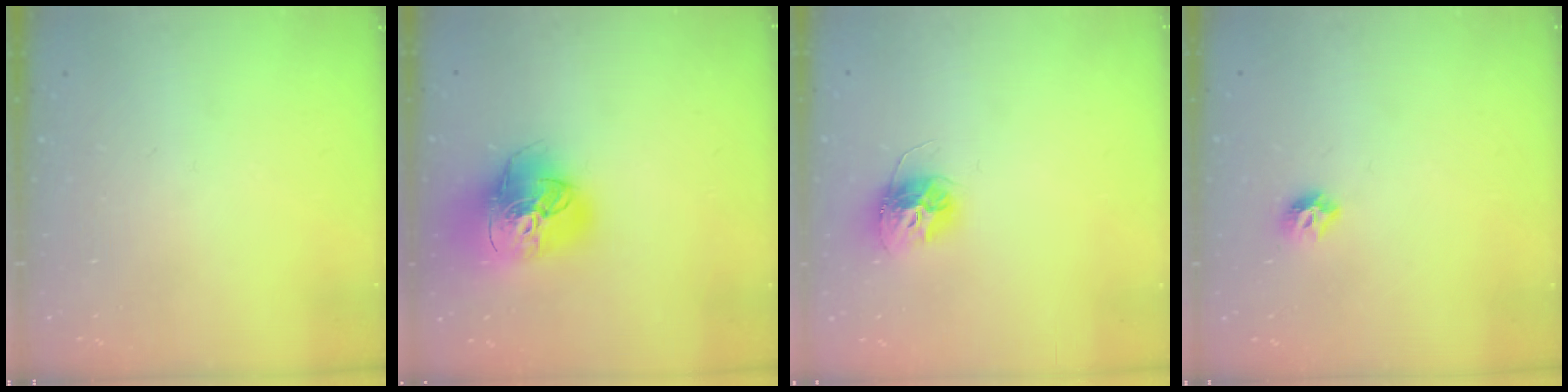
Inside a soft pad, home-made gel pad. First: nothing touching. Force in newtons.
{"total": 21.8, "press": 21.6, "slide": 2.6}
{"total": 12.4, "press": 12.4, "slide": 1.0}
{"total": 5.8, "press": 5.7, "slide": 0.9}